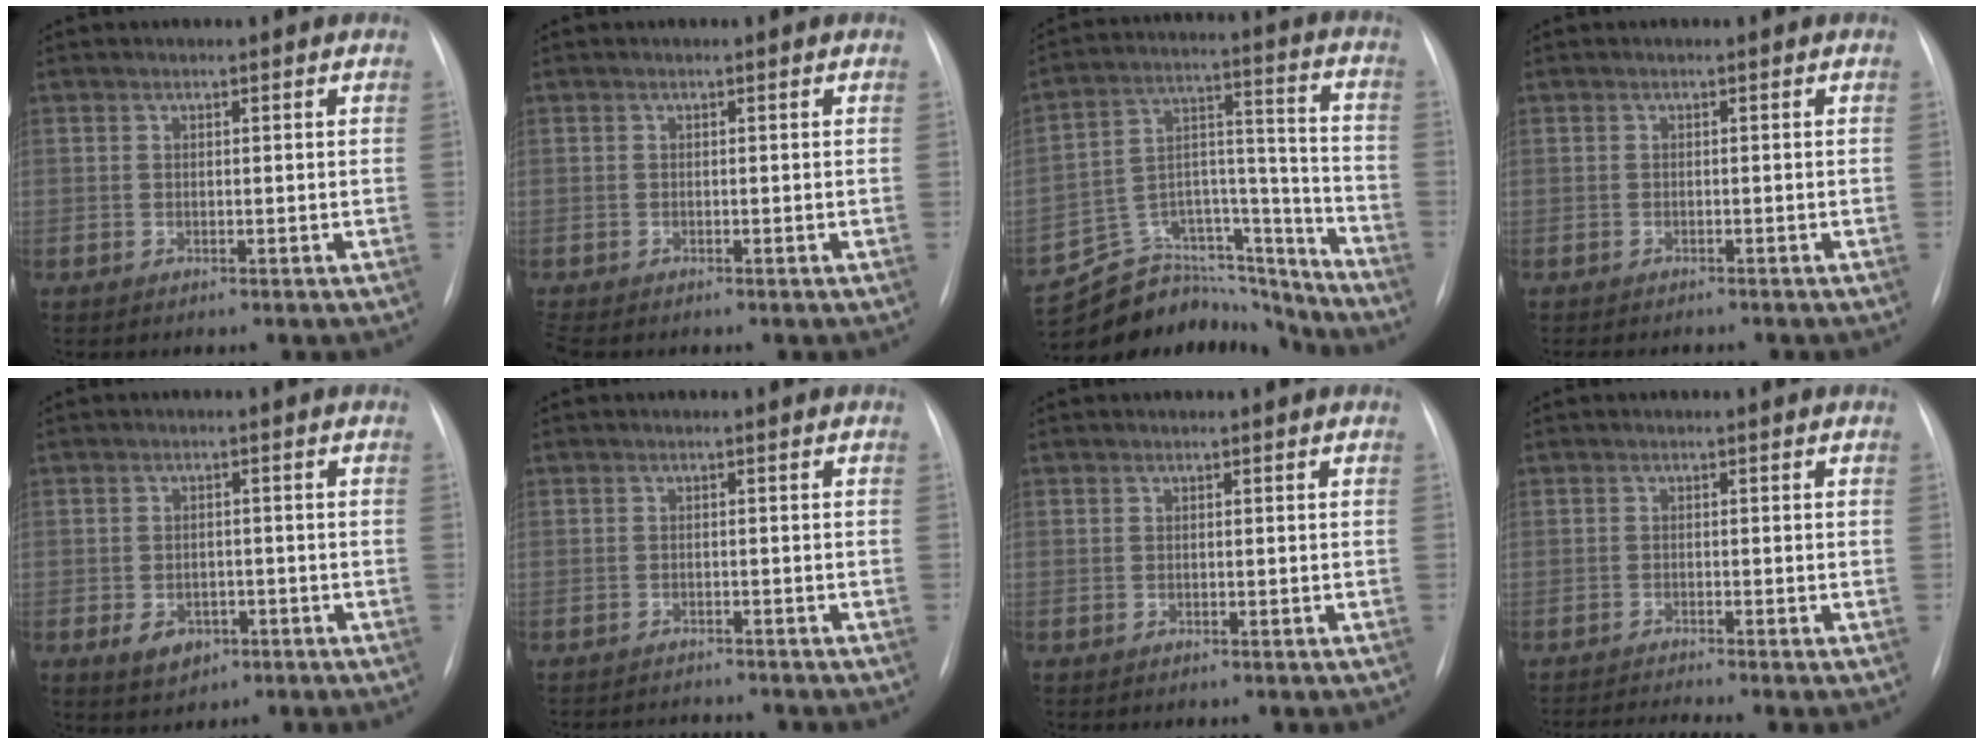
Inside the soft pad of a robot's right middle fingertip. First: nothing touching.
{"total": 1.2, "force": [-1.0, 0.3, 0.5], "torque": [-0.010, -0.004, -0.016]}
{"total": 18.5, "force": [-17.7, 4.9, 2.6], "torque": [-0.035, 0.065, -0.278]}
{"total": 4.6, "force": [-4.1, 1.2, 1.9], "torque": [-0.022, -0.004, -0.053]}
{"total": 4.1, "force": [-1.6, 3.1, 2.1], "torque": [-0.033, 0.003, -0.014]}
{"total": 4.1, "force": [-4.1, 0.4, 0.4], "torque": [-0.004, -0.006, -0.057]}
{"total": 0.0}
{"total": 3.8, "force": [-3.2, -1.6, 1.1], "torque": [-0.024, -0.014, -0.058]}